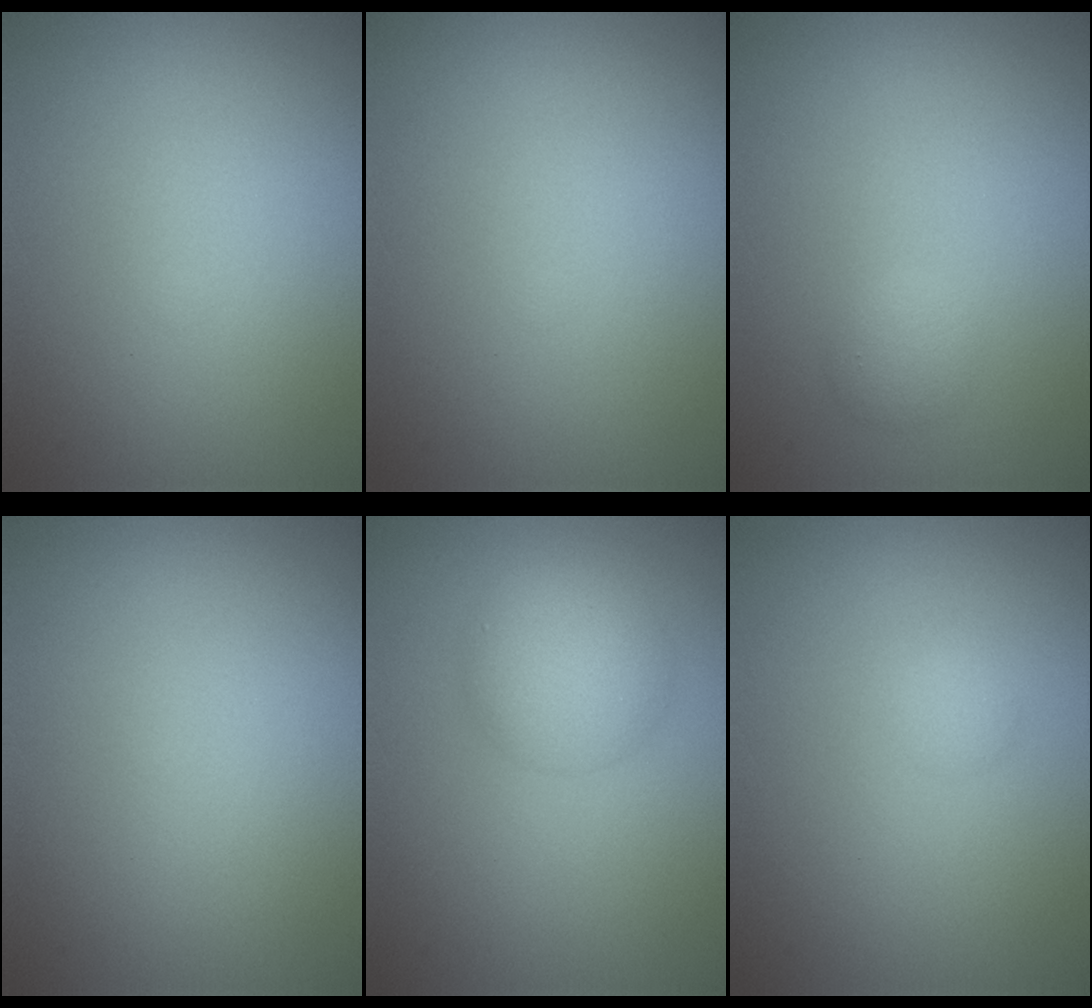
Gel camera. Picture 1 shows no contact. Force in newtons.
{"total": 0.0}
{"total": 1.3, "press": 1.3, "slide": 0.1}
{"total": 0.0}
{"total": 3.8, "press": 3.8, "slide": 0.1}
{"total": 0.7, "press": 0.7, "slide": 0.0}